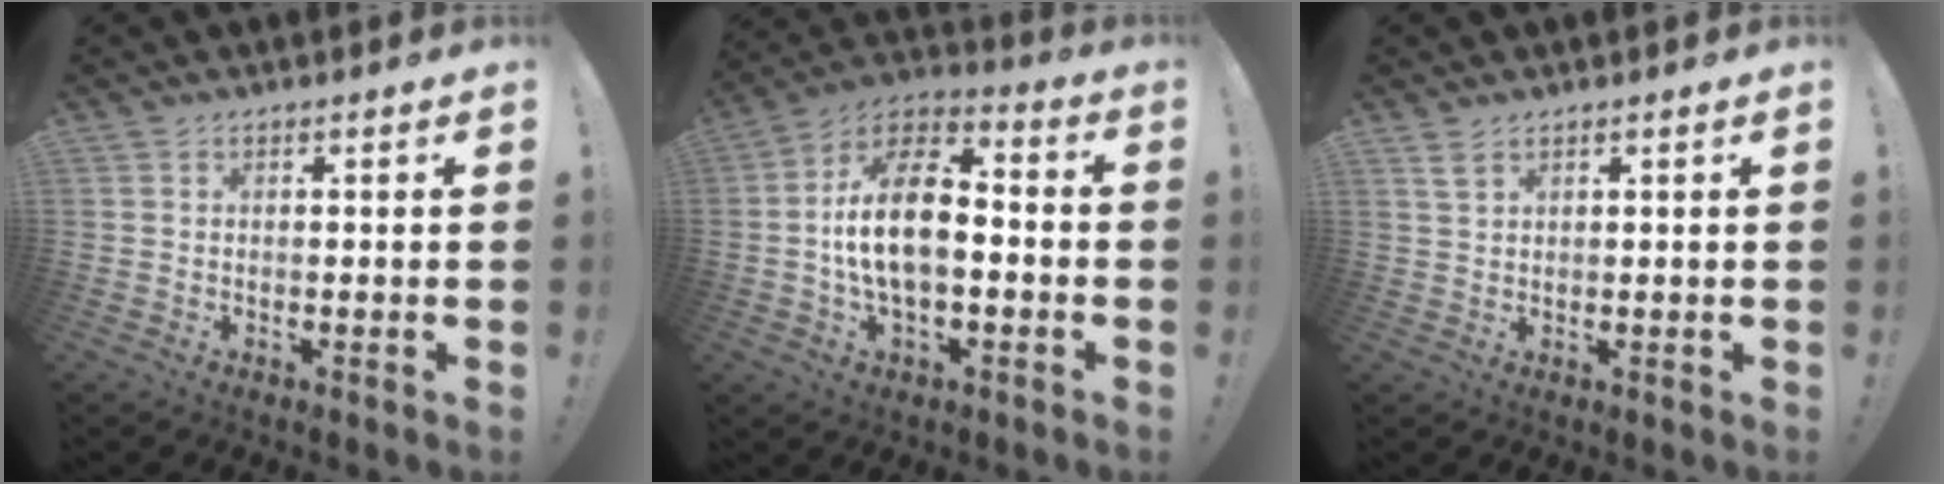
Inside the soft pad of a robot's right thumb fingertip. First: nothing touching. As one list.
[{"total": 15.5, "force": [-1.6, 8.8, 12.6], "torque": [-0.219, 0.019, -0.027]}, {"total": 2.8, "force": [2.0, 1.1, 1.7], "torque": [-0.022, -0.010, 0.034]}]